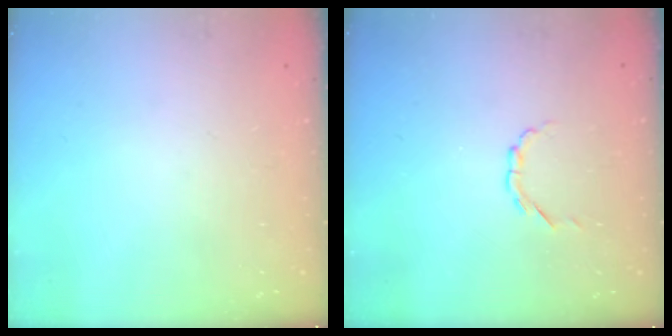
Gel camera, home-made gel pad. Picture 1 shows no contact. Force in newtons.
{"total": 2.6, "press": 2.5, "slide": 0.9}